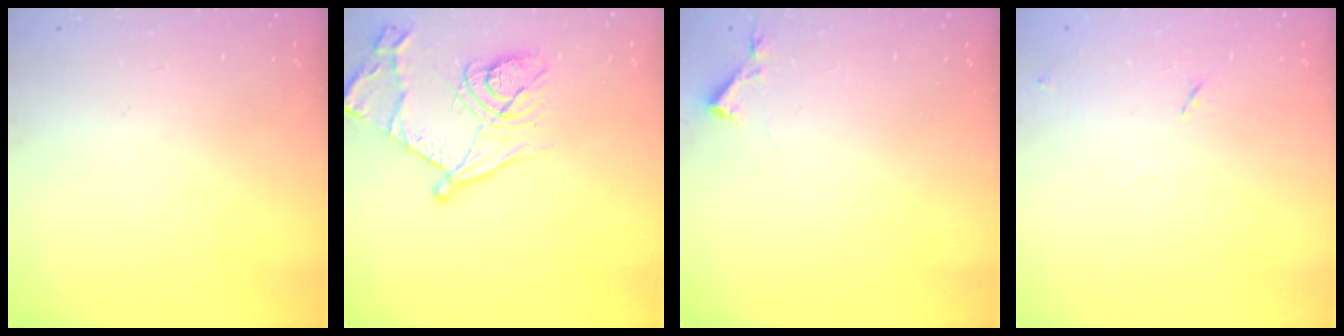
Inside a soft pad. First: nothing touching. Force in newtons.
{"total": 16.2, "press": 16.2, "slide": 1.4}
{"total": 2.9, "press": 2.9, "slide": 0.5}
{"total": 7.4, "press": 7.4, "slide": 0.7}